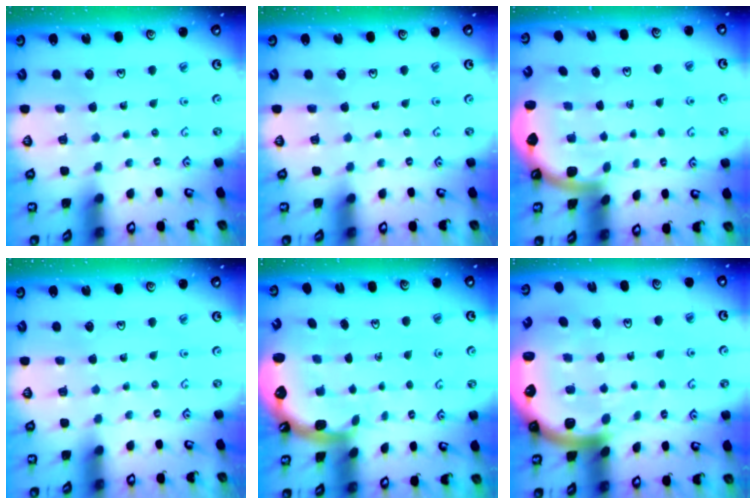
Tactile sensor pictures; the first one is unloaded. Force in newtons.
{"total": 0.0}
{"total": 2.0, "press": 2.0, "slide": 0.3}
{"total": 0.0}
{"total": 1.6, "press": 1.4, "slide": 0.6}
{"total": 9.6, "press": 9.5, "slide": 1.8}